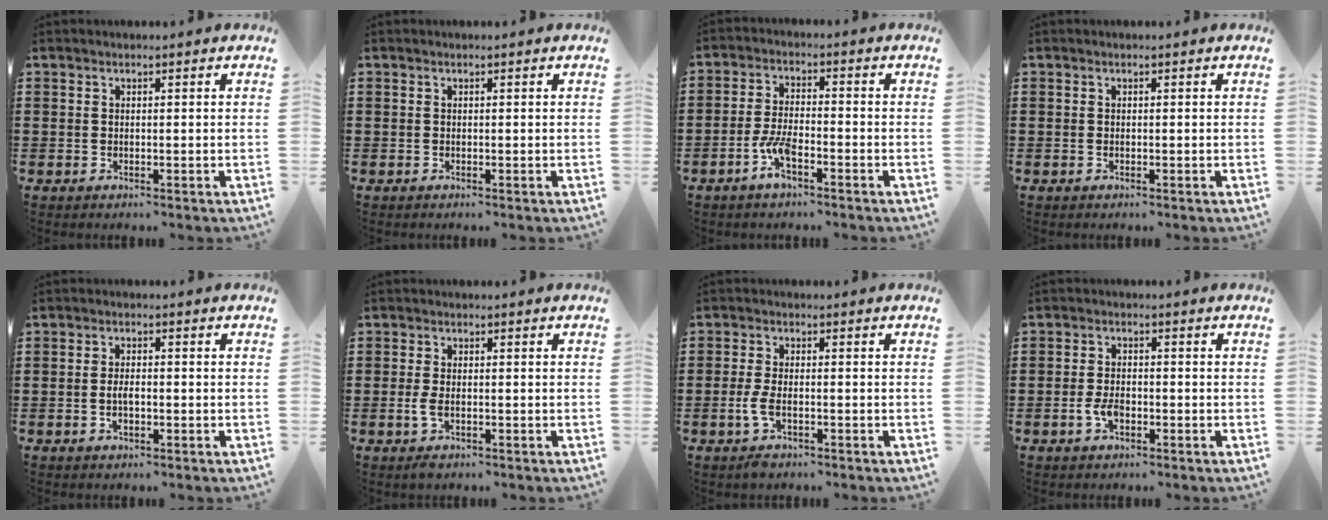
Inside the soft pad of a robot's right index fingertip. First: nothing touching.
{"total": 0.0}
{"total": 5.0, "force": [-2.8, 1.2, 4.0], "torque": [-0.102, -0.008, -0.058]}
{"total": 0.0}
{"total": 2.5, "force": [-0.5, 1.0, 2.2], "torque": [-0.041, 0.003, -0.010]}
{"total": 2.5, "force": [-0.6, 0.9, 2.2], "torque": [-0.051, -0.006, -0.012]}
{"total": 3.4, "force": [-1.2, 1.3, 2.9], "torque": [-0.069, -0.006, -0.024]}
{"total": 3.2, "force": [-1.2, 1.7, 2.4], "torque": [-0.059, -0.003, -0.025]}